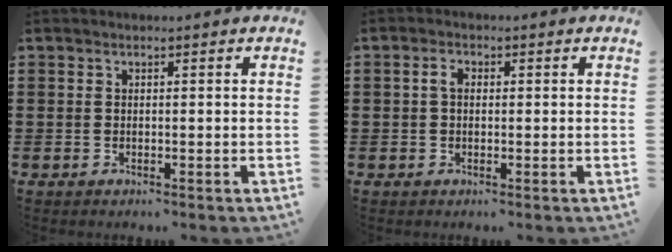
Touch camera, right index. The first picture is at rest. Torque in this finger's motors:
{"motor_torque": [0.35, -0.28, 0.22, 0.06]}